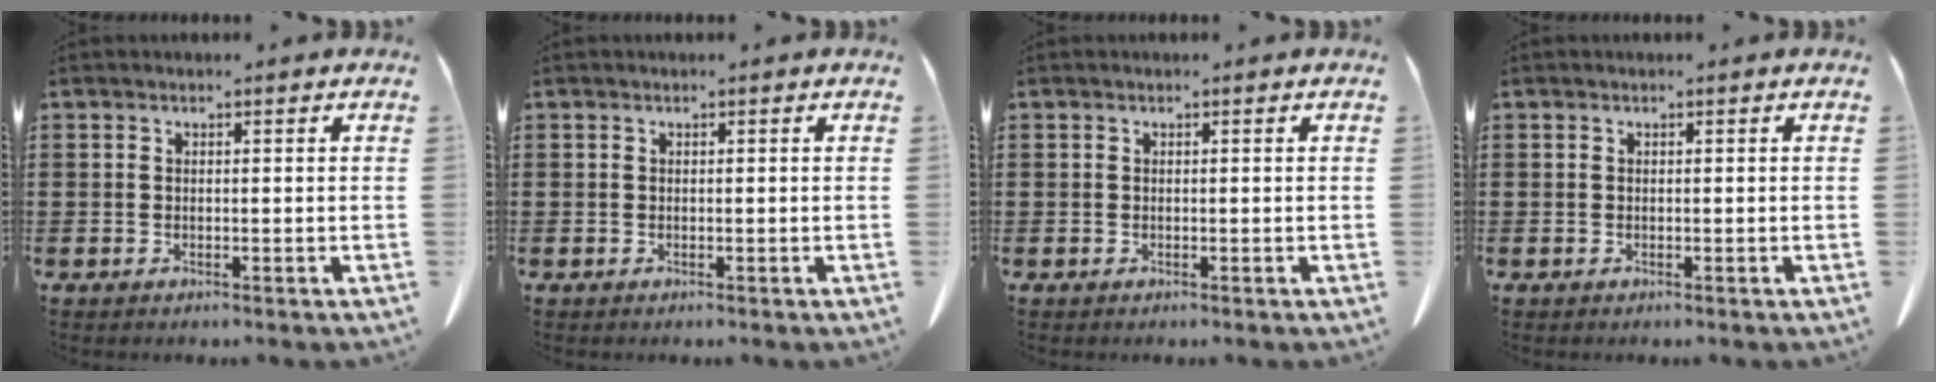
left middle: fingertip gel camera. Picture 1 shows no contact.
{"total": 0.0}
{"total": 0.0}
{"total": 0.0}